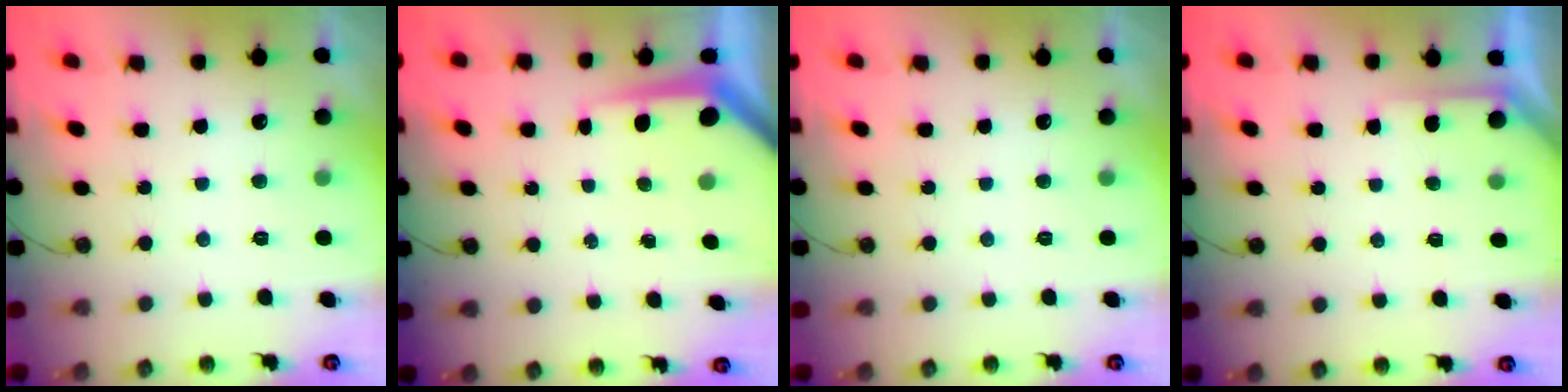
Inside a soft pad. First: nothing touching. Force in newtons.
{"total": 5.6, "press": 5.6, "slide": 0.4}
{"total": 0.0}
{"total": 2.9, "press": 2.8, "slide": 0.2}